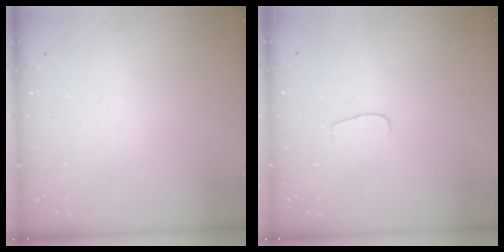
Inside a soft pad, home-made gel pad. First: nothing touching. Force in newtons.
{"total": 3.8, "press": 3.7, "slide": 0.4}